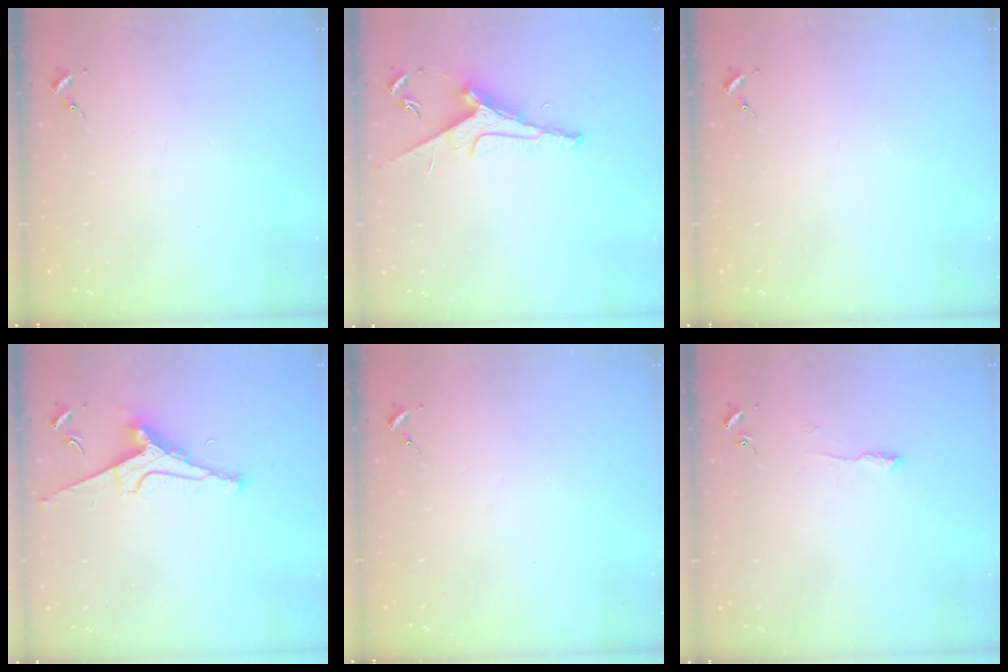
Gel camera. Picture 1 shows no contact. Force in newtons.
{"total": 9.7, "press": 9.6, "slide": 1.1}
{"total": 0.0}
{"total": 8.4, "press": 8.3, "slide": 1.1}
{"total": 0.0}
{"total": 6.2, "press": 6.2, "slide": 0.6}